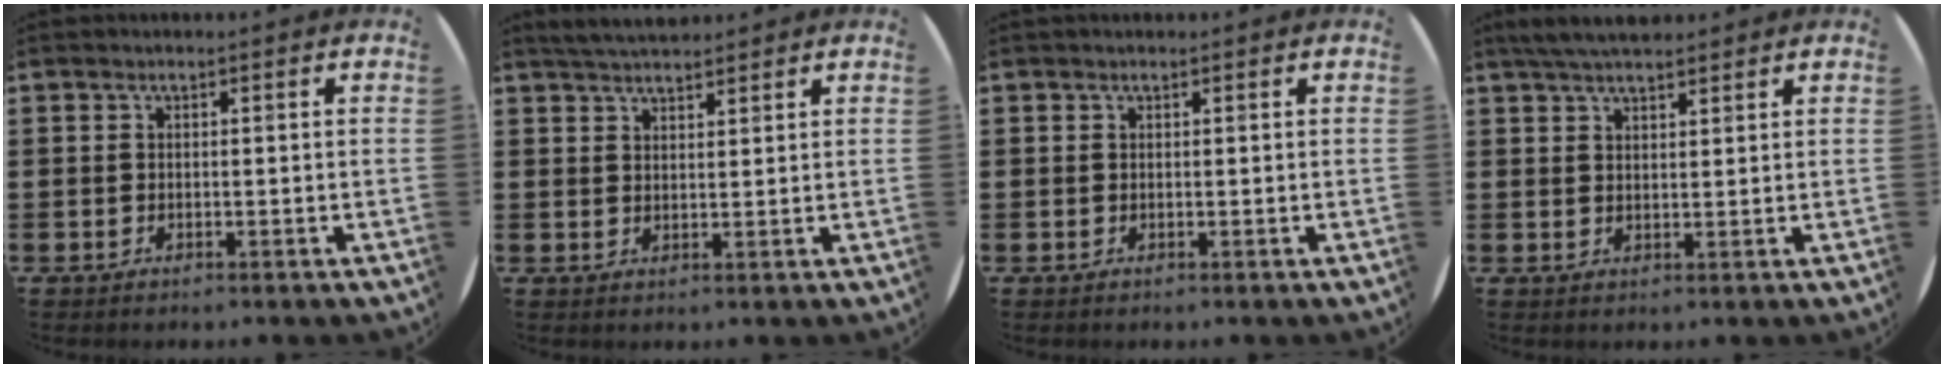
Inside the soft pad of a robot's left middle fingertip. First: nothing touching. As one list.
[{"total": 3.7, "force": [3.6, 0.5, 0.6], "torque": [-0.019, -0.006, 0.067]}, {"total": 0.0}, {"total": 4.3, "force": [3.9, 0.9, 1.5], "torque": [-0.038, -0.003, 0.072]}]